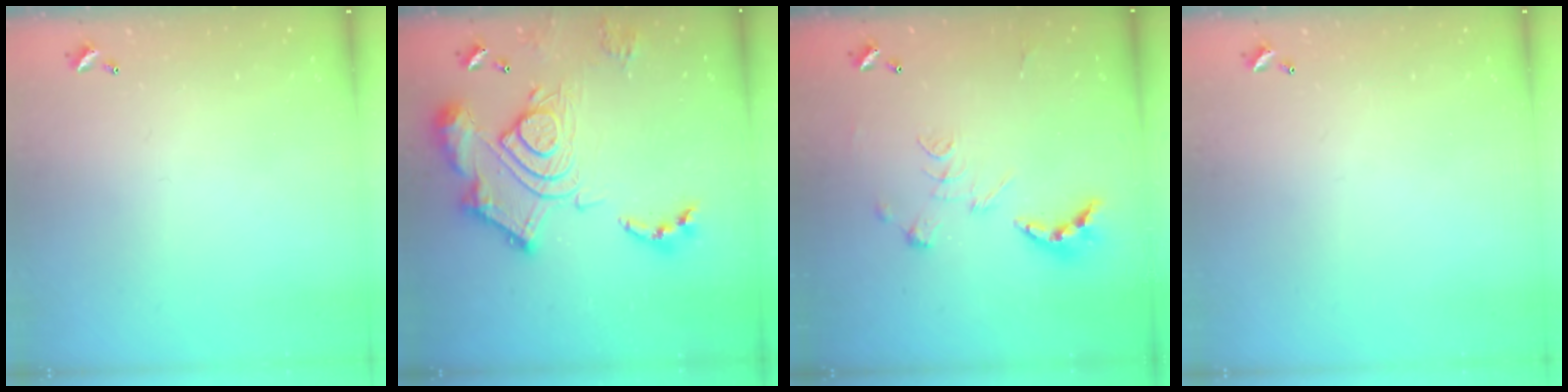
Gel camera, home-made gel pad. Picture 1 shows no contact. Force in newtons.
{"total": 21.5, "press": 21.4, "slide": 2.5}
{"total": 2.5, "press": 2.0, "slide": 1.5}
{"total": 0.0}